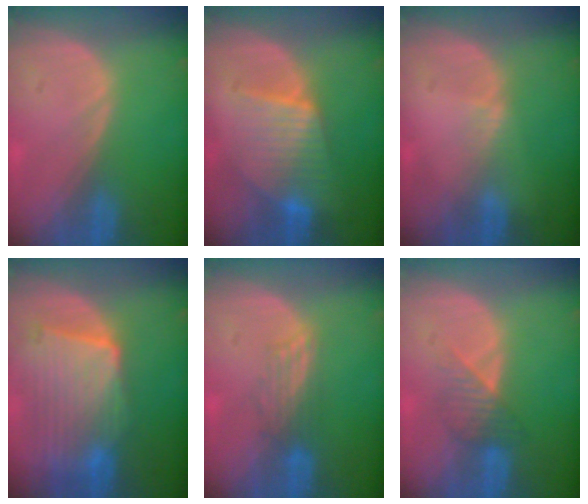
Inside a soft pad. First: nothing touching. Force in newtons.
{"total": 7.1, "press": 7.1, "slide": 0.1}
{"total": 0.8, "press": 0.8, "slide": 0.2}
{"total": 10.3, "press": 9.0, "slide": 4.8}
{"total": 2.7, "press": 2.7, "slide": 0.4}
{"total": 3.6, "press": 3.3, "slide": 1.3}